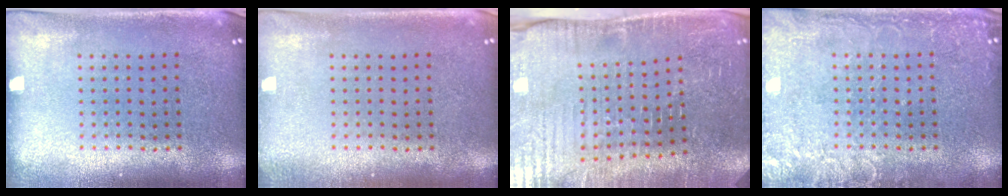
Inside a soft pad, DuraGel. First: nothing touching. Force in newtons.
{"total": 0.6, "press": 0.6, "slide": 0.1}
{"total": 4.4, "press": 4.4, "slide": 0.5}
{"total": 3.5, "press": 3.5, "slide": 0.5}